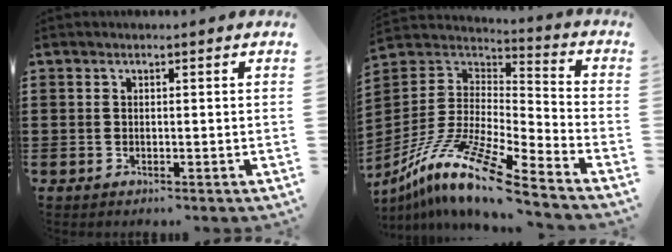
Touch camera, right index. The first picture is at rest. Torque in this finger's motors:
{"motor_torque": [2.14, 0.00, -0.22, -0.18]}